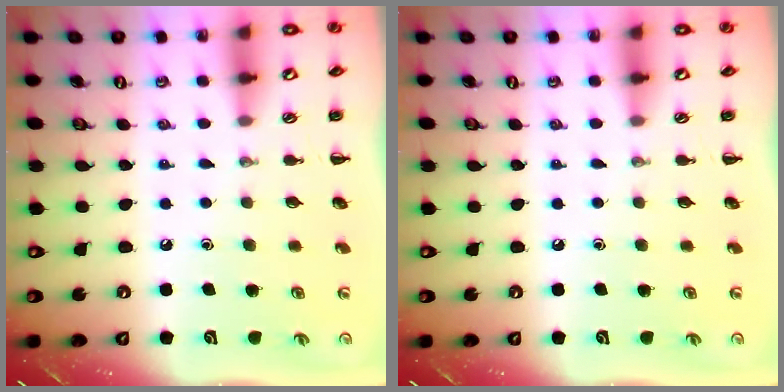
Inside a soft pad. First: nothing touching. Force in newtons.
{"total": 0.0}